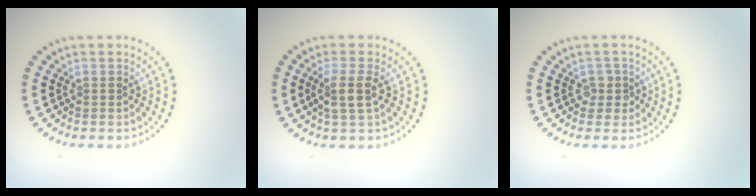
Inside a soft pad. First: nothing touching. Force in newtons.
{"total": 2.4, "press": 2.0, "slide": 1.2}
{"total": 1.3, "press": 1.1, "slide": 0.7}